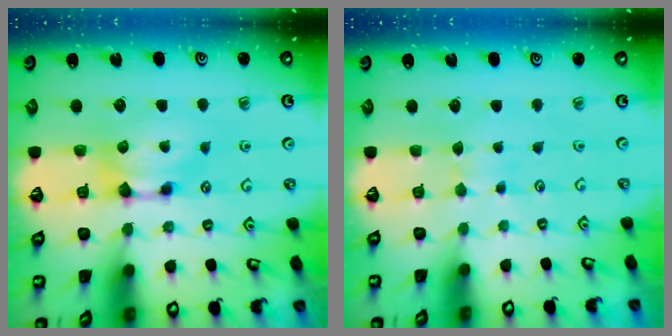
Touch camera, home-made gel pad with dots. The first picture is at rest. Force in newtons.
{"total": 2.8, "press": 2.8, "slide": 0.2}